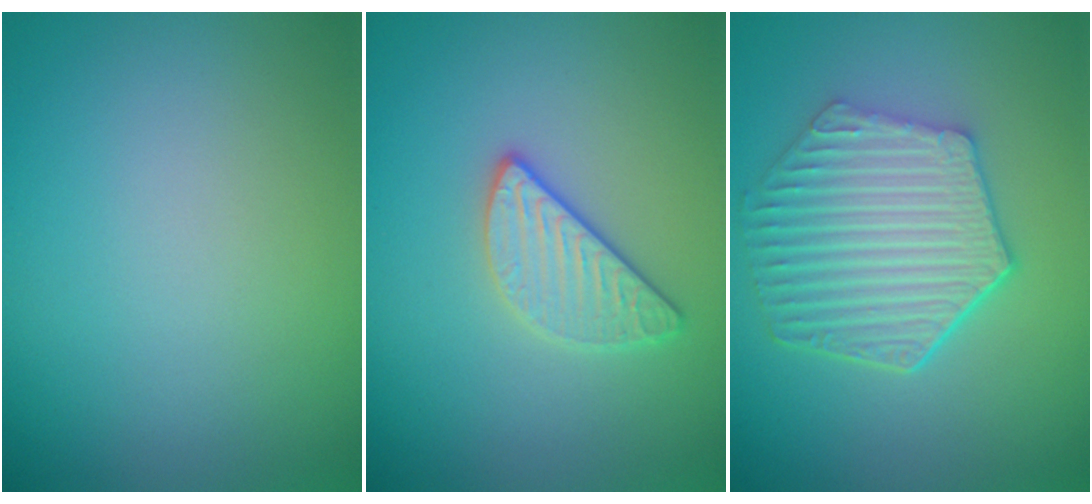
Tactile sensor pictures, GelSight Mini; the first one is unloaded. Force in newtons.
{"total": 2.5, "press": 2.4, "slide": 0.8}
{"total": 6.1, "press": 4.8, "slide": 3.8}